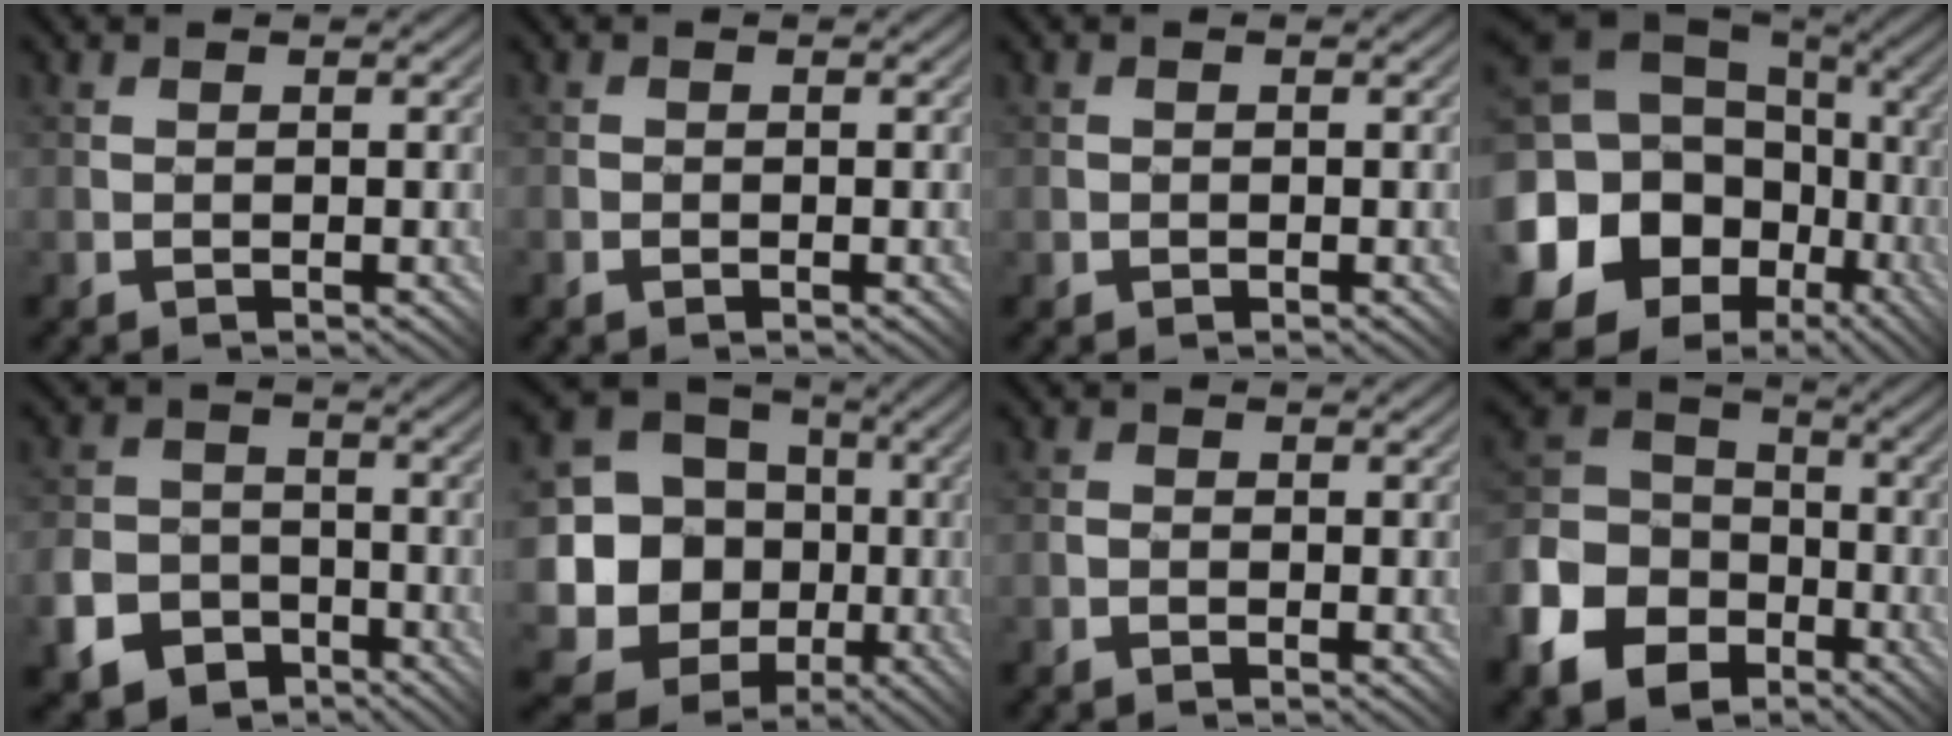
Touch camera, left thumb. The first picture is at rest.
{"total": 1.0, "force": [-0.6, 0.7, 0.4], "torque": [-0.006, 0.000, -0.012]}
{"total": 0.6, "force": [0.0, 0.6, -0.1], "torque": [0.012, 0.004, 0.001]}
{"total": 20.9, "force": [-2.6, 18.3, 9.8], "torque": [-0.256, -0.018, -0.048]}
{"total": 7.6, "force": [-4.1, 5.6, 3.1], "torque": [-0.083, -0.019, -0.081]}
{"total": 19.8, "force": [-2.7, 18.2, 7.4], "torque": [-0.208, -0.012, -0.051]}
{"total": 1.4, "force": [-0.9, 0.8, 0.7], "torque": [-0.006, 0.004, -0.020]}
{"total": 14.0, "force": [-6.5, 10.4, 6.7], "torque": [-0.217, -0.034, -0.122]}